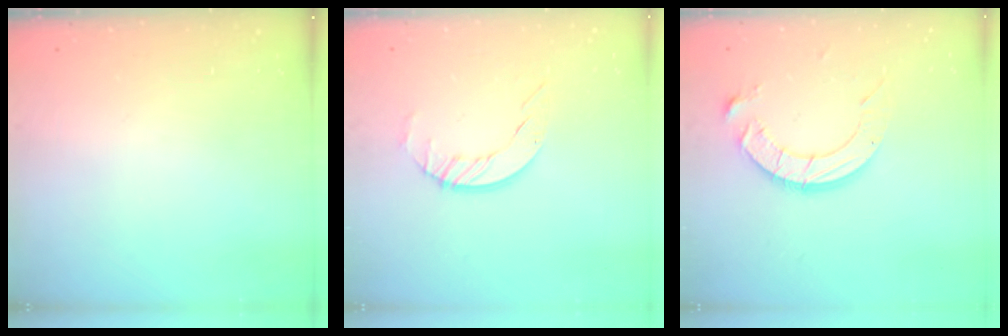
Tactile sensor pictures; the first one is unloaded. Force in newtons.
{"total": 5.2, "press": 5.2, "slide": 0.5}
{"total": 10.8, "press": 10.8, "slide": 0.7}